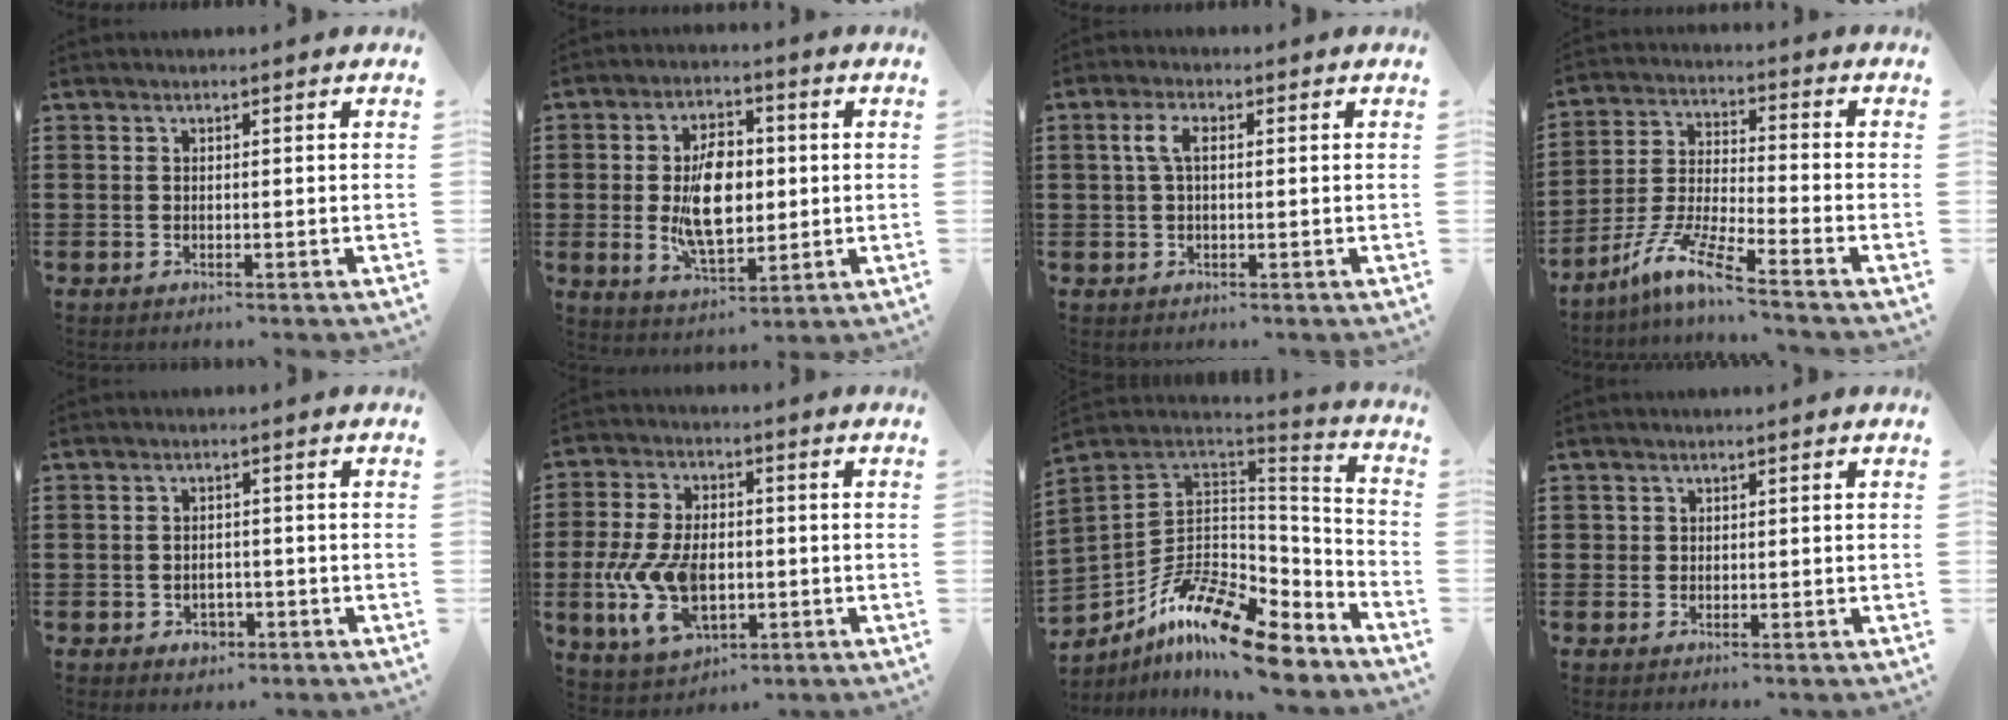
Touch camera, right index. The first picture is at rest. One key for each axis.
{"total": 9.9, "fx": 0.0, "fy": 5.4, "fz": 8.3, "tx": -0.152, "ty": -0.002, "tz": -0.004}
{"total": 3.6, "fx": 0.5, "fy": 1.6, "fz": 3.2, "tx": -0.081, "ty": 0.005, "tz": 0.002}
{"total": 8.7, "fx": -6.8, "fy": 0.1, "fz": 5.5, "tx": -0.136, "ty": -0.016, "tz": -0.141}
{"total": 2.1, "fx": -1.0, "fy": 1.5, "fz": 1.1, "tx": -0.026, "ty": -0.002, "tz": -0.020}
{"total": 11.6, "fx": -2.3, "fy": 6.8, "fz": 9.1, "tx": -0.223, "ty": -0.007, "tz": -0.041}
{"total": 14.5, "fx": -9.5, "fy": 5.3, "fz": 9.7, "tx": -0.187, "ty": 0.029, "tz": -0.174}
{"total": 0.7, "fx": 0.3, "fy": 0.7, "fz": 0.1, "tx": -0.002, "ty": 0.005, "tz": 0.004}